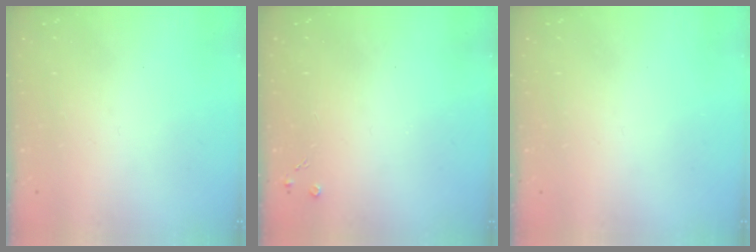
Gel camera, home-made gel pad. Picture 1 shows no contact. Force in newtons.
{"total": 2.5, "press": 2.5, "slide": 0.5}
{"total": 0.0}